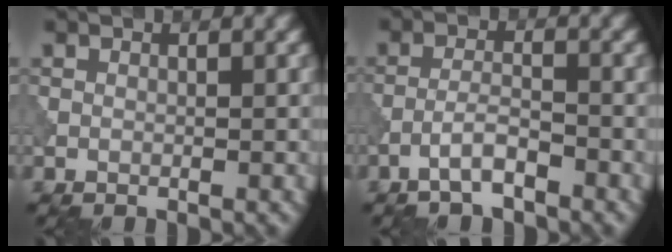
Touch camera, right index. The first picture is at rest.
{"total": 2.5, "force": [-1.7, 0.5, 1.7], "torque": [-0.032, 0.009, -0.039]}